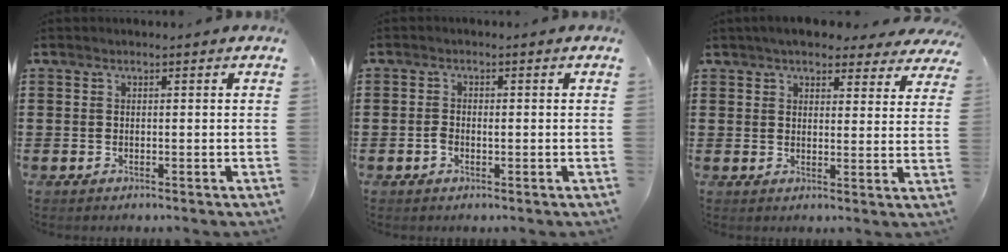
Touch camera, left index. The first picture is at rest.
{"total": 1.4, "force": [-0.4, 0.8, 1.1], "torque": [-0.022, 0.001, -0.007]}
{"total": 5.0, "force": [4.5, 1.1, 1.7], "torque": [-0.042, -0.009, 0.082]}